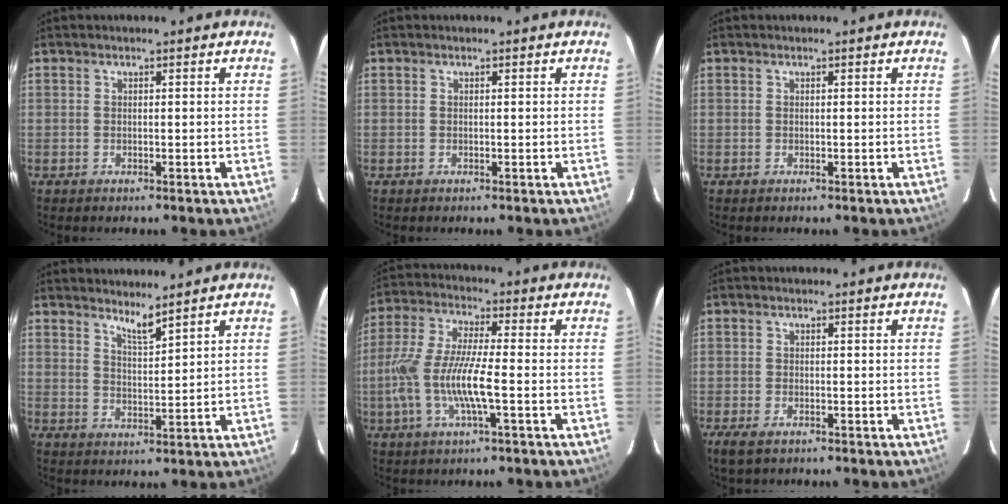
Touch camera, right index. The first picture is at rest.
{"total": 0.0}
{"total": 0.0}
{"total": 3.8, "force": [3.3, 0.0, 1.8], "torque": [-0.032, -0.006, 0.056]}
{"total": 12.3, "force": [-3.0, 2.2, 11.7], "torque": [-0.247, -0.005, -0.058]}
{"total": 3.5, "force": [-2.3, 1.5, 2.2], "torque": [-0.049, -0.012, -0.042]}